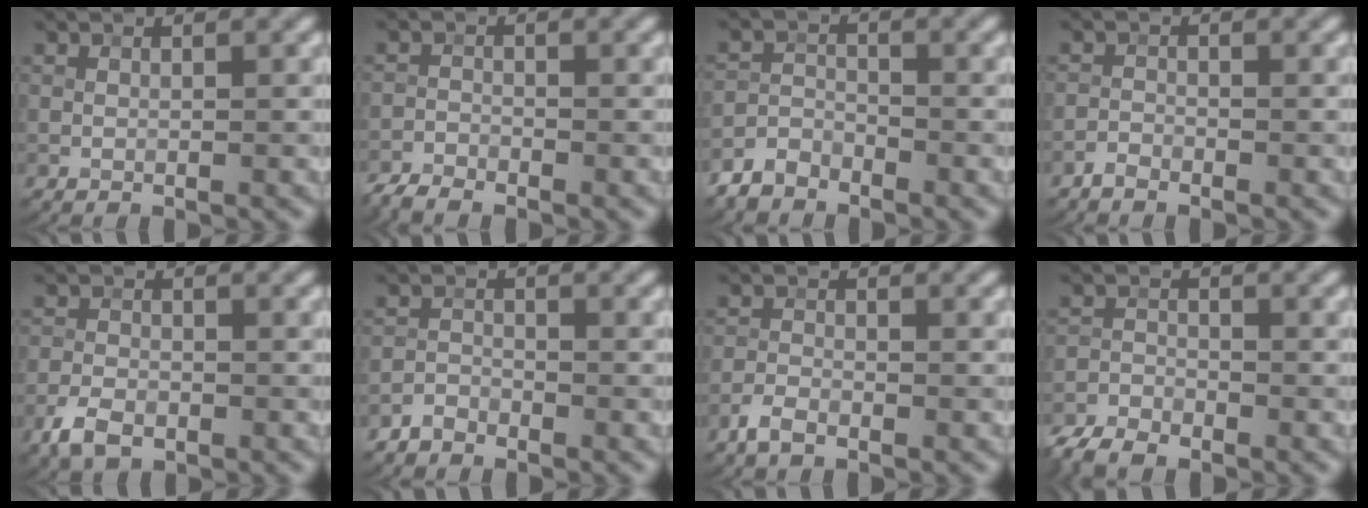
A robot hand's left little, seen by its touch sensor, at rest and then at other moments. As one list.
[{"total": 2.3, "force": [-2.2, 0.5, 0.5], "torque": [-0.012, -0.002, -0.051]}, {"total": 2.4, "force": [-2.2, 1.0, 0.2], "torque": [-0.001, 0.004, -0.052]}, {"total": 1.1, "force": [-1.1, 0.3, 0.1], "torque": [0.003, 0.001, -0.024]}, {"total": 2.9, "force": [-1.9, 1.6, 1.4], "torque": [-0.026, -0.003, -0.044]}, {"total": 1.5, "force": [-1.4, 0.5, -0.2], "torque": [0.010, 0.004, -0.030]}, {"total": 1.8, "force": [-1.6, 0.6, 0.7], "torque": [-0.015, -0.001, -0.038]}, {"total": 3.4, "force": [-3.1, 1.1, 0.8], "torque": [-0.015, -0.012, -0.072]}]